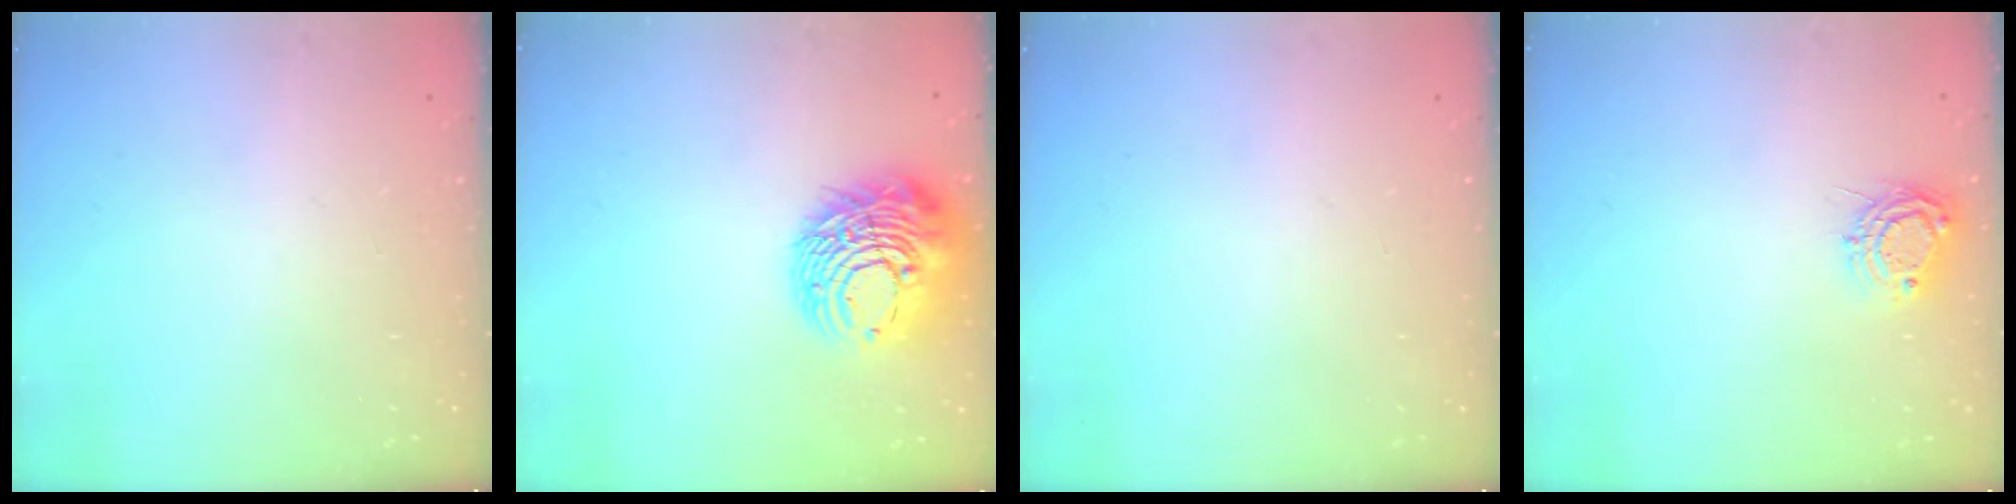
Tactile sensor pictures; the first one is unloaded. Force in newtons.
{"total": 16.2, "press": 16.2, "slide": 1.4}
{"total": 0.0}
{"total": 7.9, "press": 7.9, "slide": 0.7}